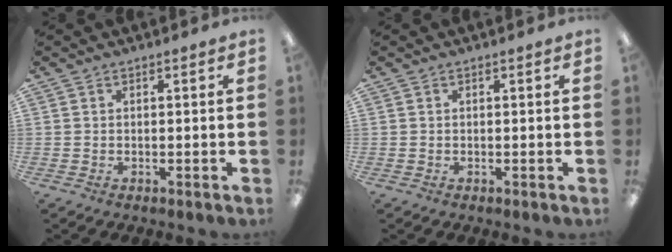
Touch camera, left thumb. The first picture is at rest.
{"total": 0.0}